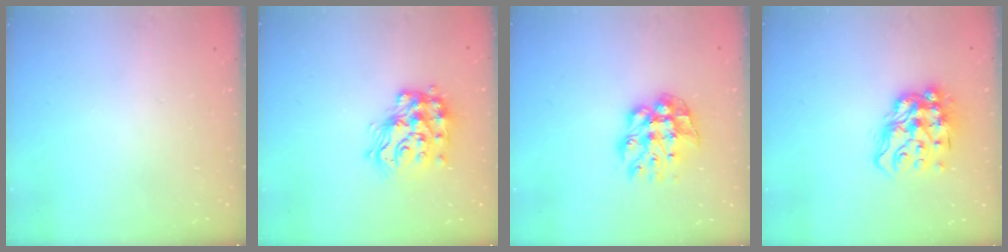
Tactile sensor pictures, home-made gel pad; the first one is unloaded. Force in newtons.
{"total": 18.0, "press": 17.9, "slide": 1.1}
{"total": 11.6, "press": 11.6, "slide": 1.1}
{"total": 16.6, "press": 16.5, "slide": 1.6}